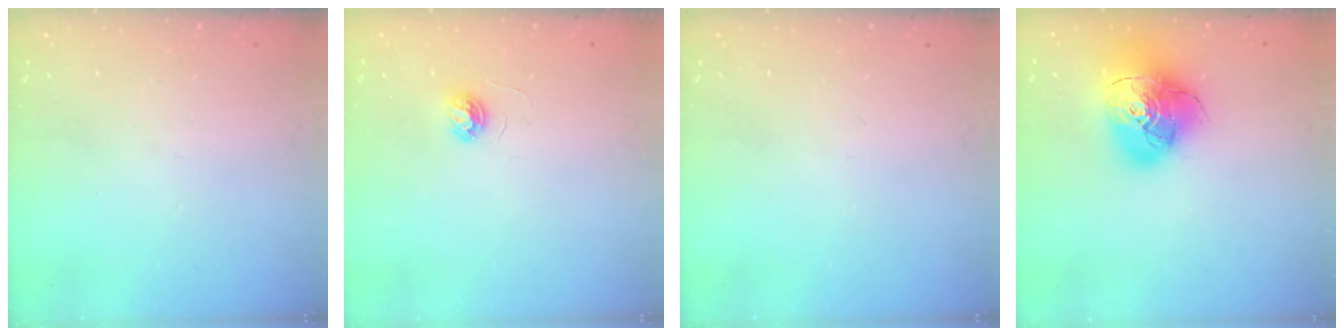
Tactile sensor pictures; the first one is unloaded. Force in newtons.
{"total": 3.4, "press": 3.4, "slide": 0.3}
{"total": 0.0}
{"total": 18.8, "press": 18.6, "slide": 2.5}